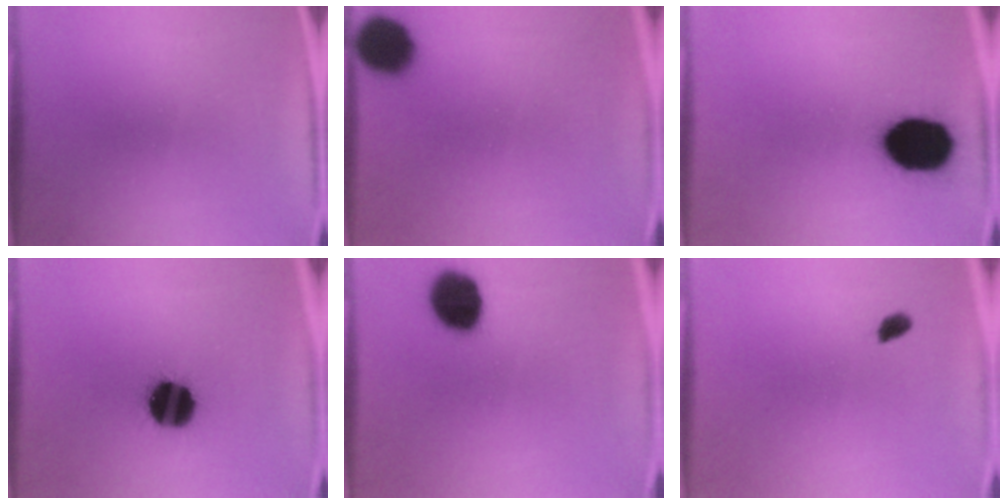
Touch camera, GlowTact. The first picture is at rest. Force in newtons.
{"total": 8.7}
{"total": 18.6}
{"total": 14.5}
{"total": 13.3}
{"total": 1.5}